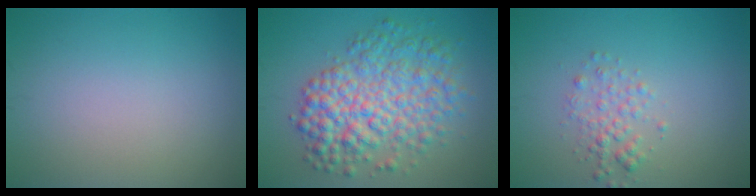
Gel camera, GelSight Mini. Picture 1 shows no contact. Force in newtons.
{"total": 7.4, "press": 7.4, "slide": 0.1}
{"total": 2.0, "press": 2.0, "slide": 0.1}